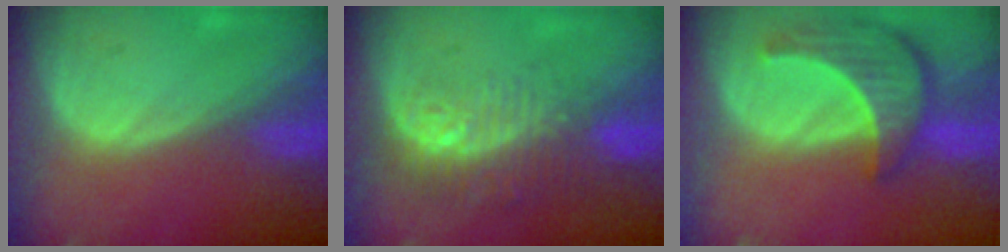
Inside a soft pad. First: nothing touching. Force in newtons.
{"total": 9.9, "press": 8.1, "slide": 5.7}
{"total": 8.8, "press": 8.0, "slide": 3.5}